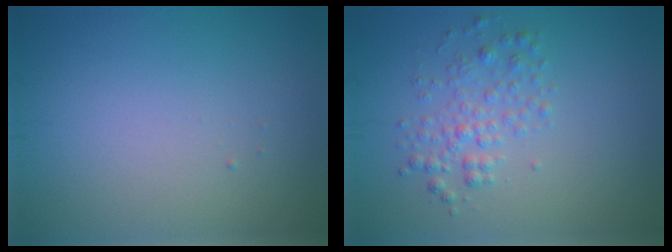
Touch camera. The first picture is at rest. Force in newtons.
{"total": 2.4, "press": 2.4, "slide": 0.1}